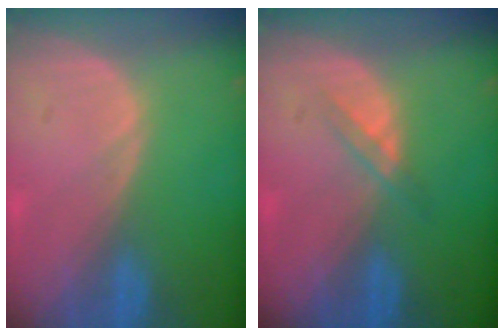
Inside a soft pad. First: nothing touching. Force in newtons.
{"total": 1.8, "press": 1.8, "slide": 0.2}